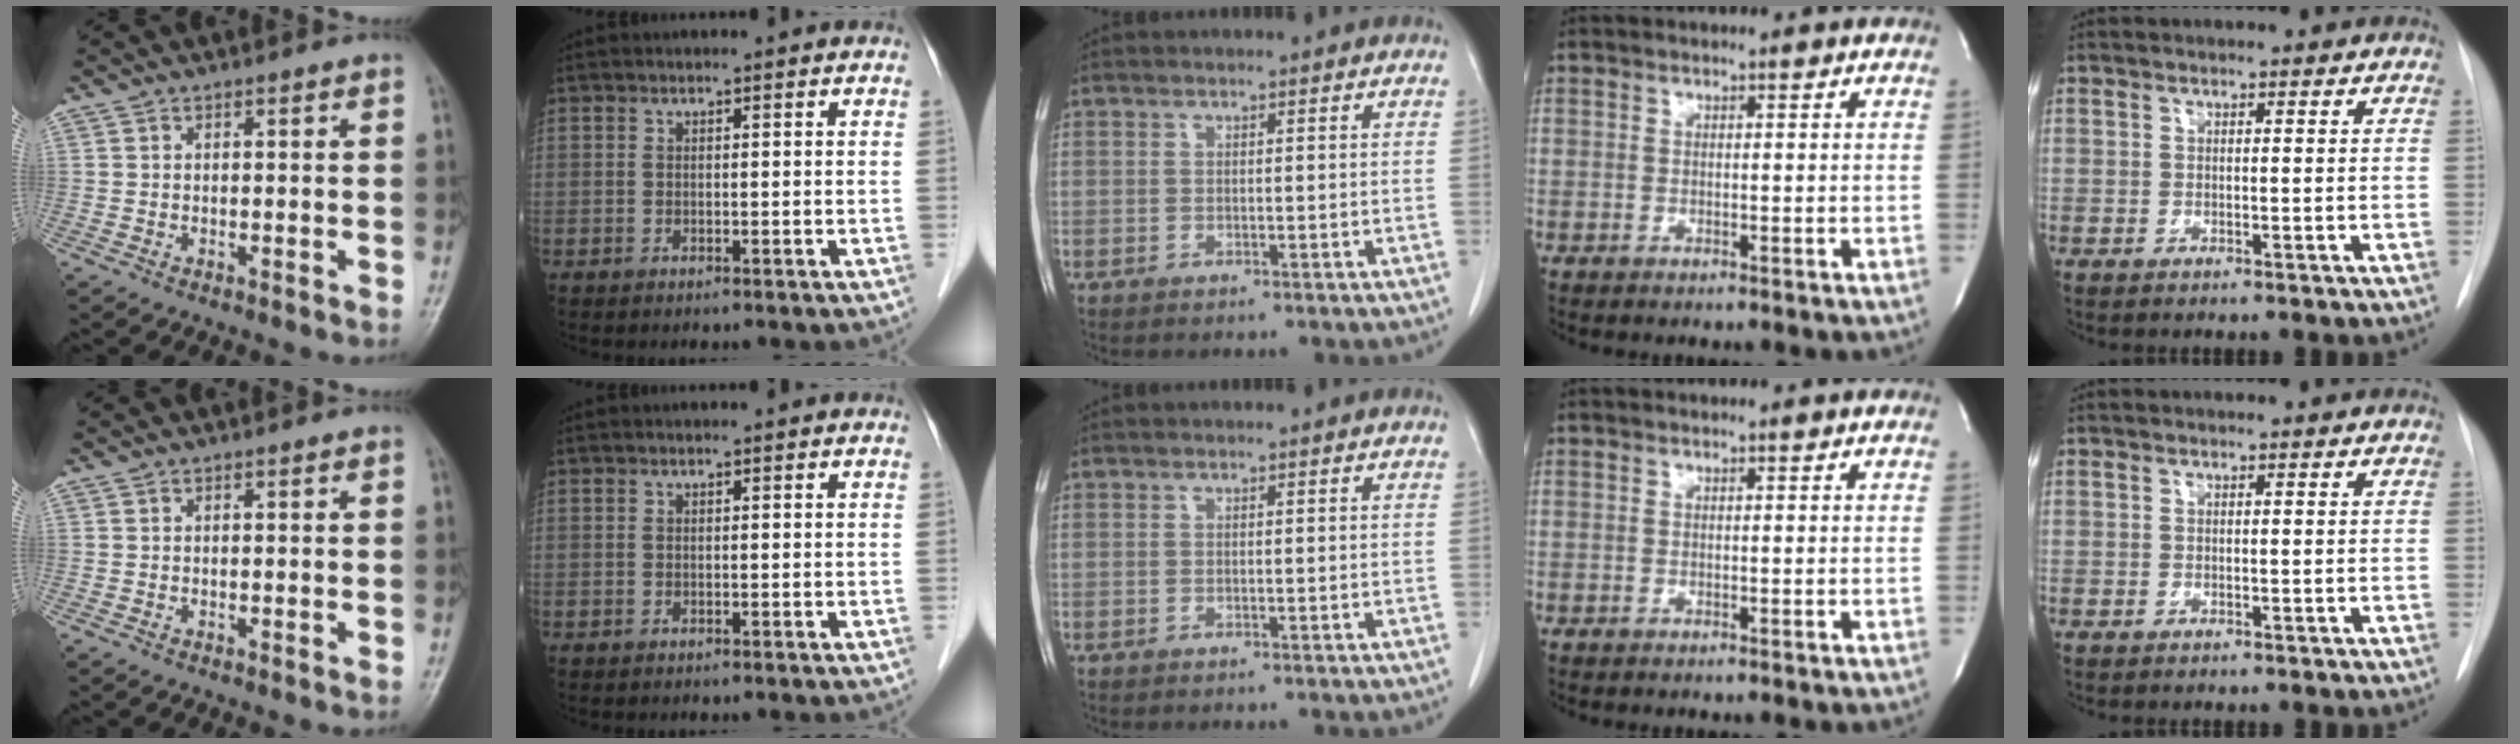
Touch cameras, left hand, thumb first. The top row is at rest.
{}